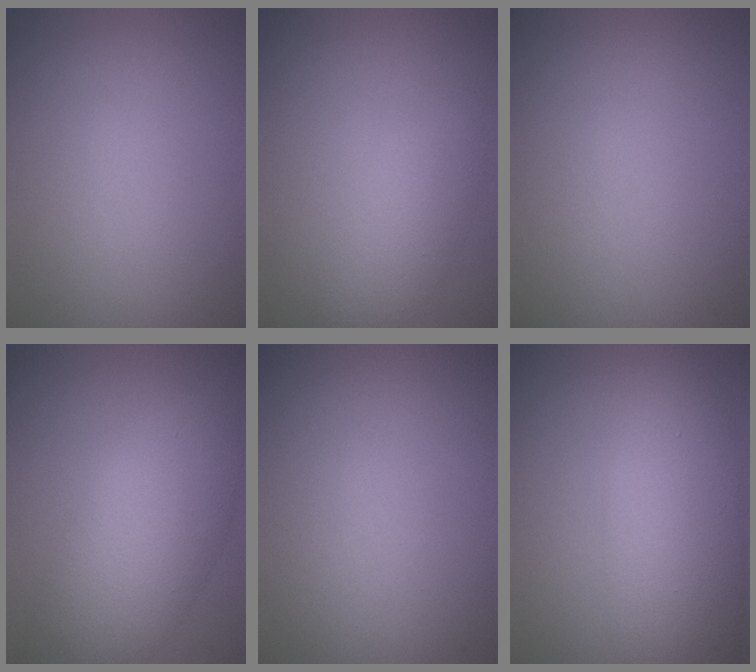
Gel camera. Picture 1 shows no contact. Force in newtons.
{"total": 2.8, "press": 2.8, "slide": 0.1}
{"total": 0.0}
{"total": 7.5, "press": 7.5, "slide": 0.3}
{"total": 0.0}
{"total": 7.8, "press": 7.8, "slide": 0.1}